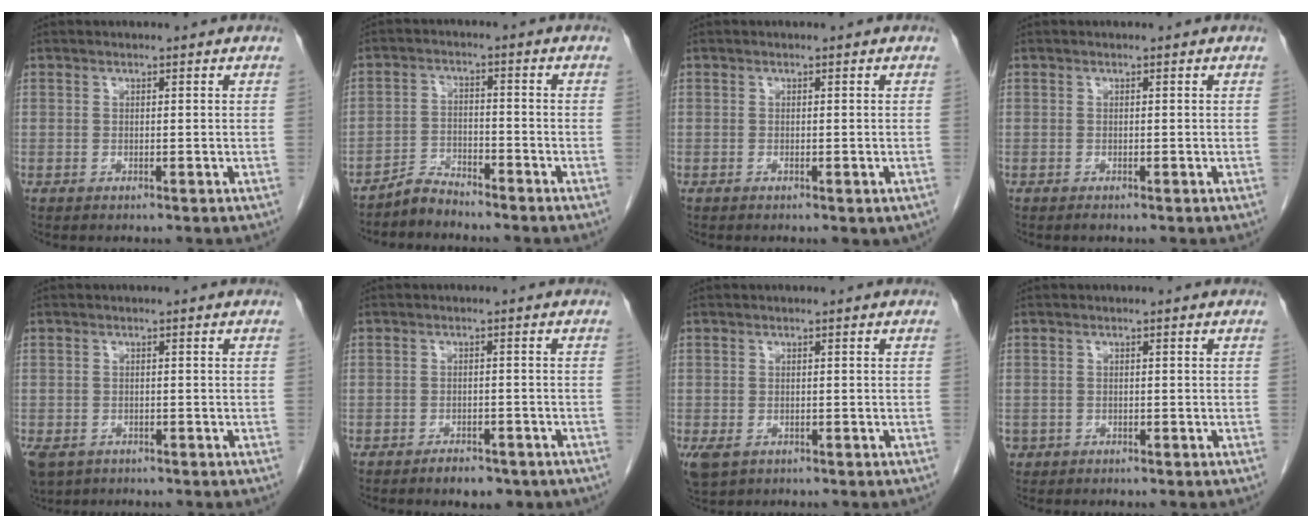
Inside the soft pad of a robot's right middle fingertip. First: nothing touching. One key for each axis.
{"total": 3.6, "fx": -3.5, "fy": 0.6, "fz": 0.2, "tx": -0.004, "ty": -0.010, "tz": -0.068}
{"total": 1.3, "fx": -0.5, "fy": 0.5, "fz": 1.1, "tx": -0.013, "ty": -0.002, "tz": -0.003}
{"total": 0.0}
{"total": 6.5, "fx": -3.9, "fy": 4.6, "fz": 2.6, "tx": -0.063, "ty": -0.008, "tz": -0.060}
{"total": 4.2, "fx": -3.1, "fy": 2.0, "fz": 1.9, "tx": -0.025, "ty": 0.001, "tz": -0.037}
{"total": 3.2, "fx": -1.4, "fy": 2.1, "fz": 2.0, "tx": -0.048, "ty": -0.008, "tz": -0.014}
{"total": 1.0, "fx": -0.5, "fy": 0.9, "fz": 0.1, "tx": -0.007, "ty": 0.004, "tz": -0.005}